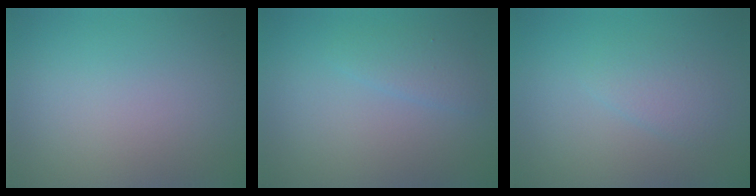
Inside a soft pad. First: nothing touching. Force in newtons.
{"total": 1.5, "press": 1.5, "slide": 0.1}
{"total": 1.8, "press": 1.8, "slide": 0.1}